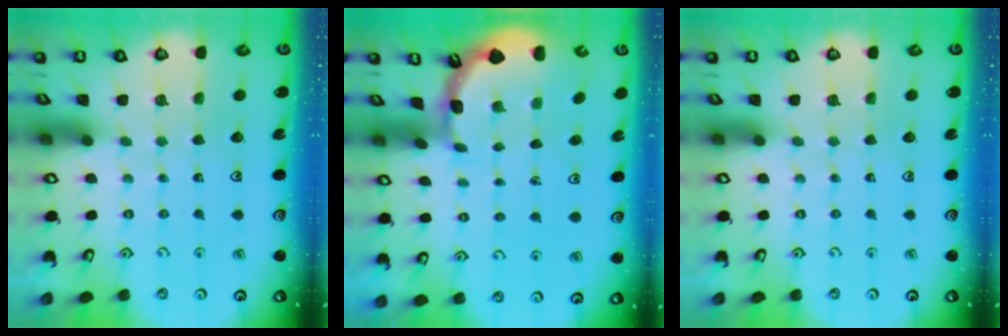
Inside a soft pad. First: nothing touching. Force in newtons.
{"total": 1.6, "press": 1.6, "slide": 0.1}
{"total": 0.0}